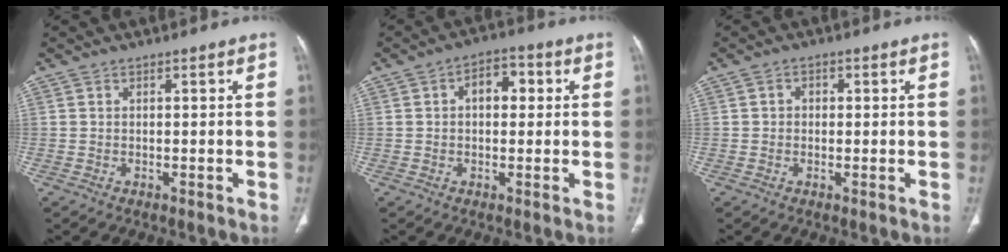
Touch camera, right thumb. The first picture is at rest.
{"total": 6.1, "force": [1.2, 3.8, 4.7], "torque": [-0.049, 0.016, 0.011]}
{"total": 1.8, "force": [0.1, 1.6, 1.0], "torque": [-0.004, 0.009, -0.003]}